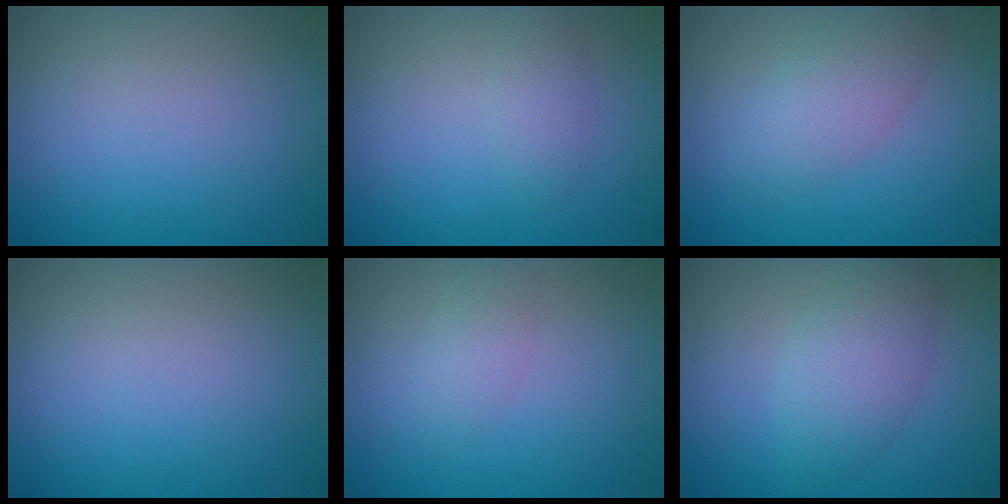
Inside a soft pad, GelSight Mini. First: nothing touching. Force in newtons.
{"total": 1.5, "press": 1.5, "slide": 0.0}
{"total": 3.4, "press": 3.4, "slide": 0.3}
{"total": 0.0}
{"total": 1.6, "press": 1.6, "slide": 0.0}
{"total": 3.7, "press": 3.7, "slide": 0.3}